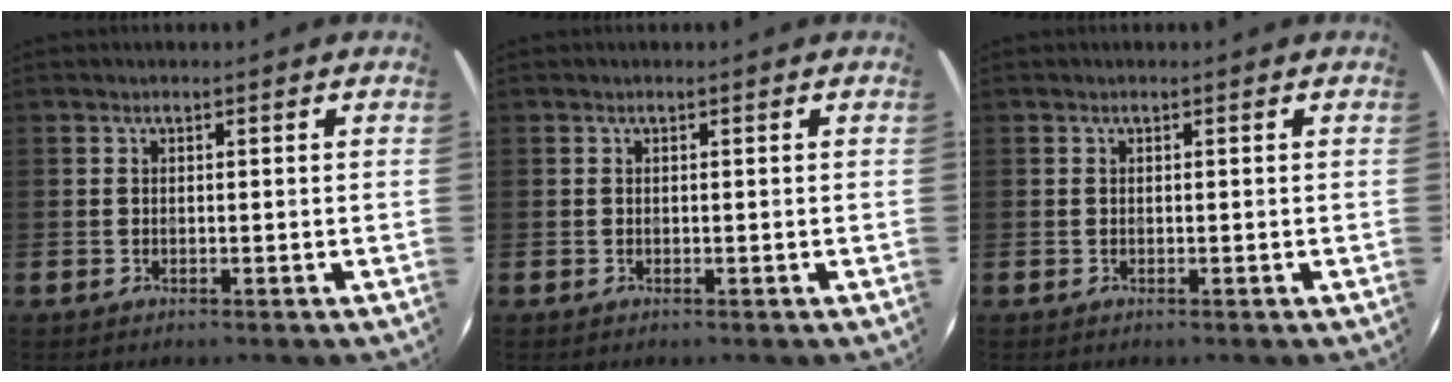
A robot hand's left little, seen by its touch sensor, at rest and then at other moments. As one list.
[{"total": 0.0}, {"total": 0.0}]